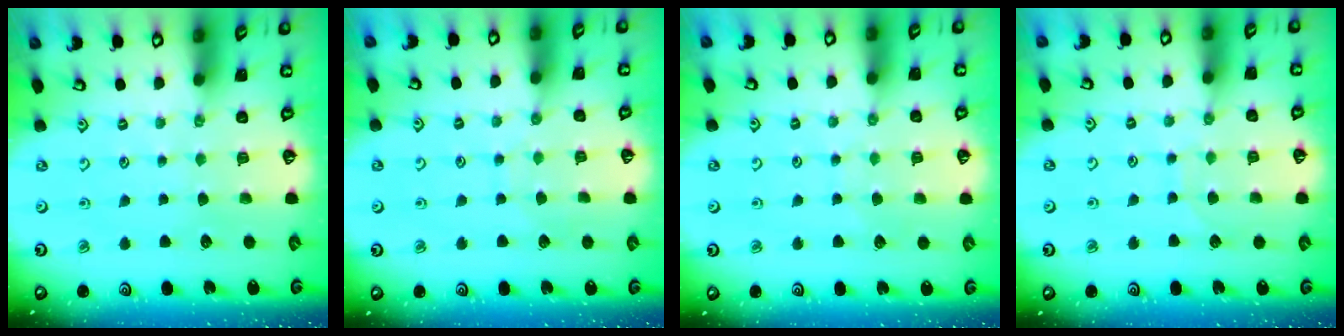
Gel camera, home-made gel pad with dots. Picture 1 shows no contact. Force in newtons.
{"total": 6.2, "press": 6.2, "slide": 0.6}
{"total": 4.0, "press": 3.9, "slide": 0.5}
{"total": 5.6, "press": 5.6, "slide": 0.1}